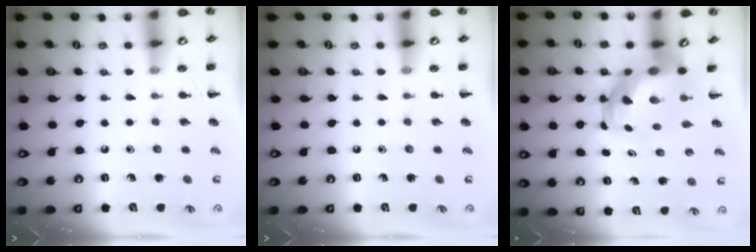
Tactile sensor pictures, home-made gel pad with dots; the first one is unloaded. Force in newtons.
{"total": 0.0}
{"total": 6.8, "press": 6.5, "slide": 1.9}